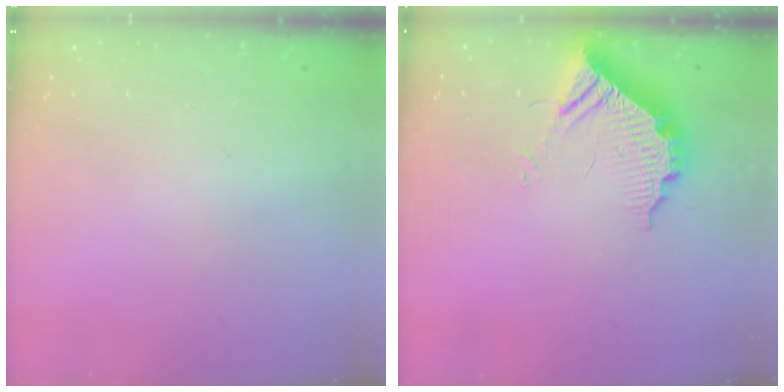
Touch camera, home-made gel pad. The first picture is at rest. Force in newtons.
{"total": 13.0, "press": 12.9, "slide": 1.1}